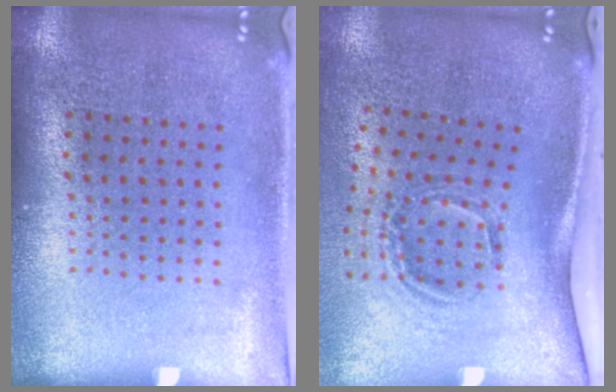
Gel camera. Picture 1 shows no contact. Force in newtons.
{"total": 2.0, "press": 1.2, "slide": 1.6}